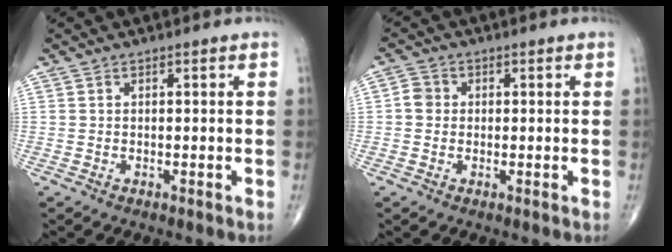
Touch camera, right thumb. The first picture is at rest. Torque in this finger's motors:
{"motor_torque": [-0.01, 0.00, 0.10, 0.01, 0.03]}